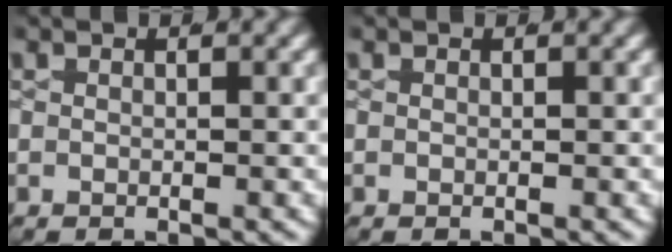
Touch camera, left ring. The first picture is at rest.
{"total": 0.0}